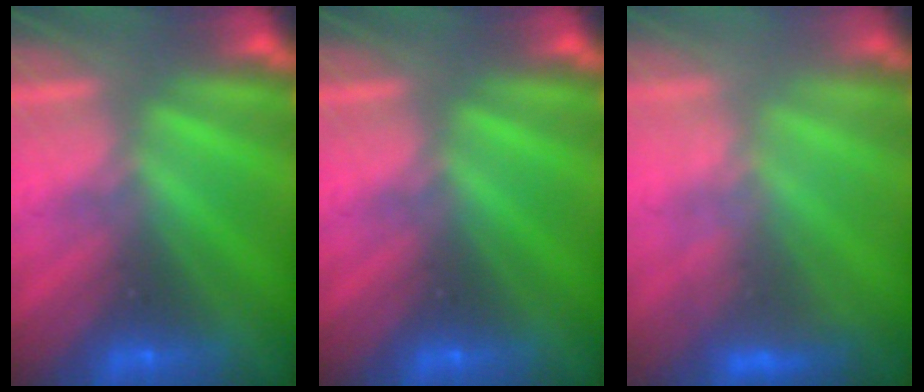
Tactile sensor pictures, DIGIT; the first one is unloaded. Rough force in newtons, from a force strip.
{"total": 0.0}
{"total": 2.4}